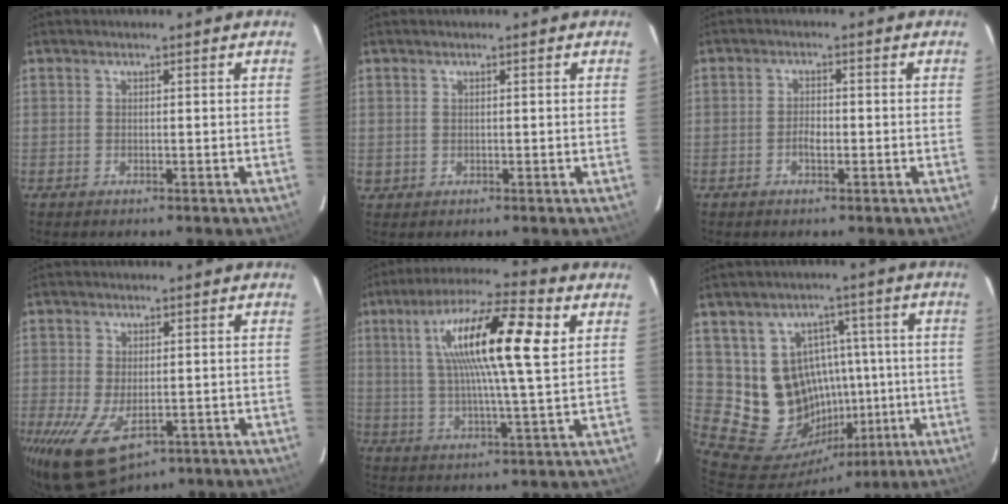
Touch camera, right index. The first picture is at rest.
{"total": 1.2, "force": [0.1, 1.2, 0.0], "torque": [0.005, 0.003, 0.001]}
{"total": 1.9, "force": [-0.9, 0.8, 1.5], "torque": [-0.032, 0.003, -0.016]}
{"total": 10.3, "force": [-4.4, 5.6, 7.5], "torque": [-0.158, -0.040, -0.065]}
{"total": 18.3, "force": [5.9, 2.6, 17.1], "torque": [-0.301, 0.023, 0.093]}
{"total": 17.2, "force": [-0.9, 16.0, 6.3], "torque": [-0.151, 0.031, 0.015]}